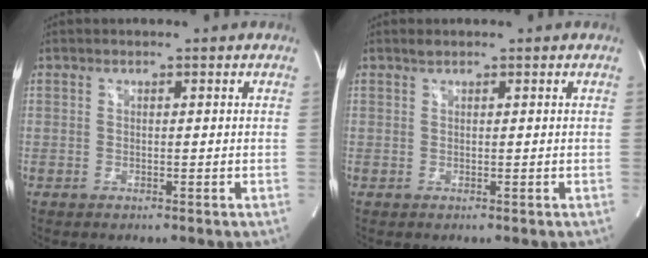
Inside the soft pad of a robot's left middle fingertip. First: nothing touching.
{"total": 0.6, "force": [0.6, 0.1, 0.2], "torque": [-0.010, 0.002, 0.013]}